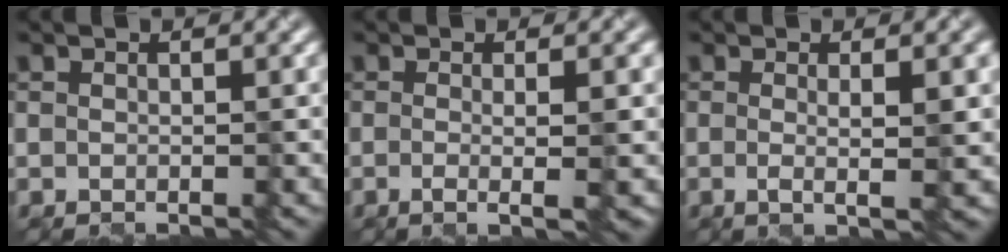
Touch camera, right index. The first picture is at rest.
{"total": 3.9, "force": [-0.3, 1.2, 3.7], "torque": [-0.041, 0.003, -0.010]}
{"total": 3.9, "force": [0.1, 1.0, 3.8], "torque": [-0.052, 0.003, 0.000]}